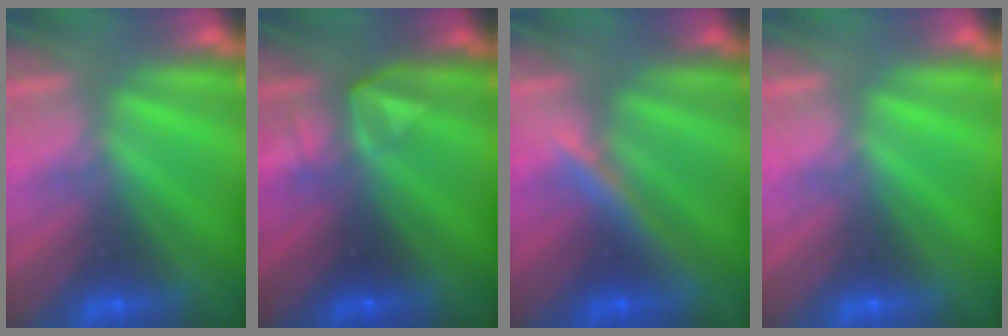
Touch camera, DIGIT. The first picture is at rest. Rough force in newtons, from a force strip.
{"total": 3.1}
{"total": 2.9}
{"total": 0.0}